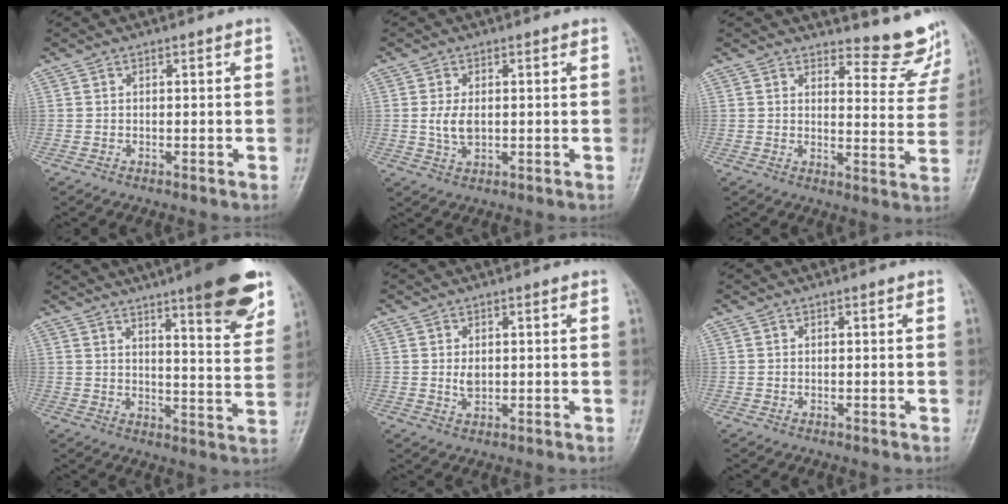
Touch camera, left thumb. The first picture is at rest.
{"total": 3.8, "force": [0.4, 2.1, 3.2], "torque": [-0.063, -0.006, 0.012]}
{"total": 9.4, "force": [9.0, 2.0, 1.8], "torque": [0.006, -0.099, 0.102]}
{"total": 15.0, "force": [9.5, 2.8, 11.4], "torque": [-0.129, -0.052, 0.132]}
{"total": 2.3, "force": [0.5, 1.4, 1.7], "torque": [-0.024, -0.006, 0.012]}
{"total": 0.0}